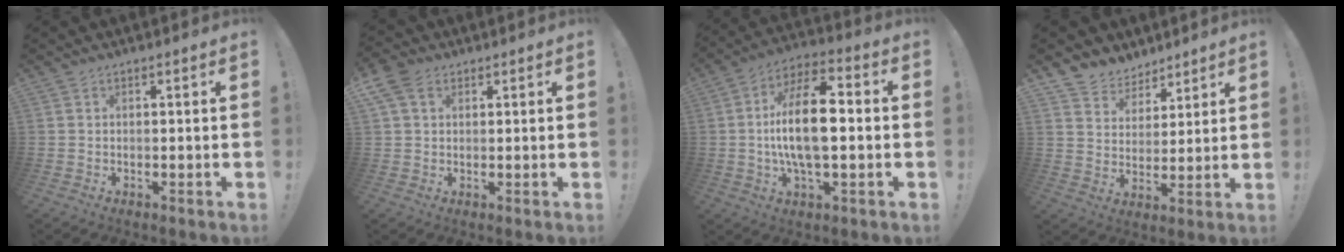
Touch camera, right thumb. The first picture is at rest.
{"total": 6.2, "force": [2.8, 4.2, 3.6], "torque": [-0.068, 0.002, 0.058]}
{"total": 15.9, "force": [-0.8, 6.6, 14.4], "torque": [-0.267, 0.003, -0.024]}
{"total": 6.9, "force": [5.2, 4.5, 0.0], "torque": [-0.008, -0.049, 0.104]}